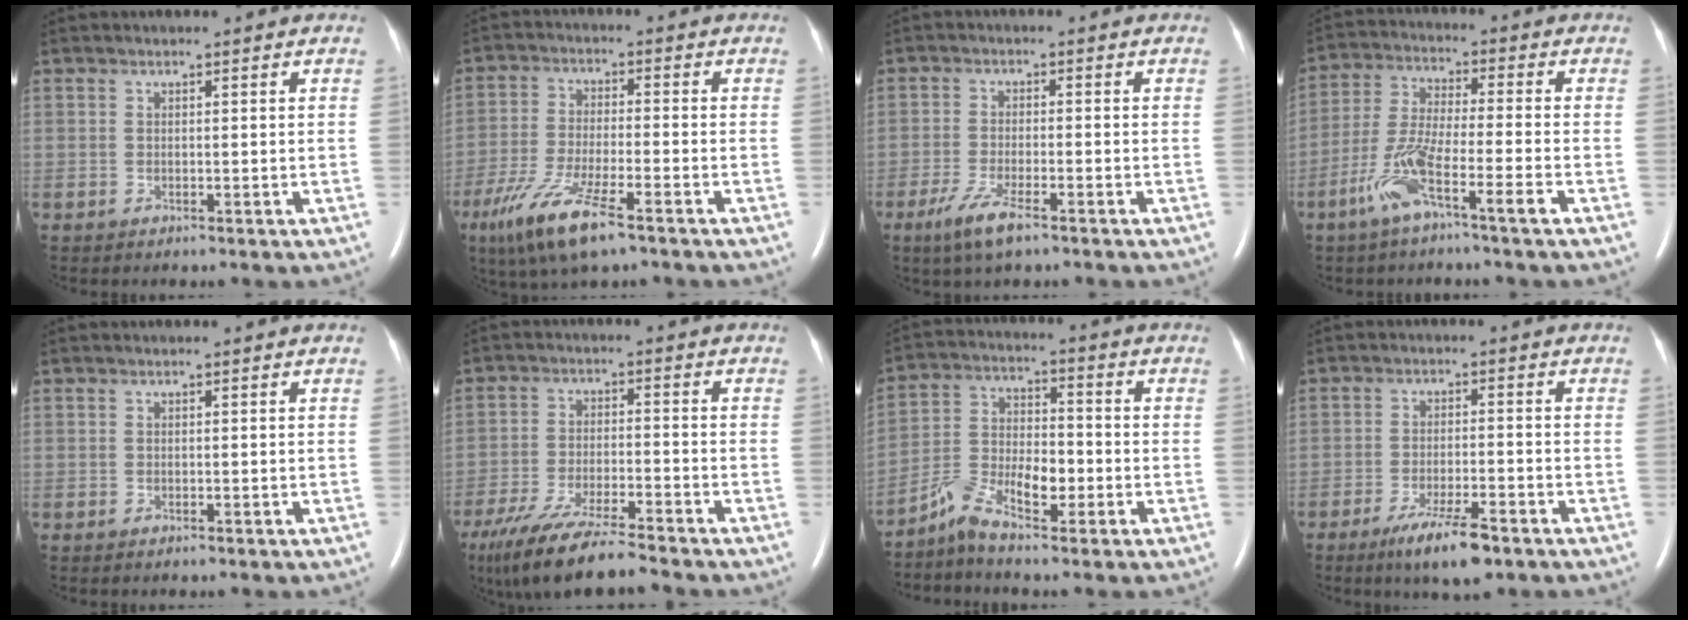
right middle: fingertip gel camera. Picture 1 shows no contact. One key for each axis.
{"total": 10.2, "fx": -6.2, "fy": 1.5, "fz": 8.0, "tx": -0.168, "ty": -0.025, "tz": -0.111}
{"total": 5.3, "fx": -3.4, "fy": 0.8, "fz": 4.0, "tx": -0.091, "ty": -0.012, "tz": -0.062}
{"total": 8.8, "fx": -4.9, "fy": 0.1, "fz": 7.3, "tx": -0.156, "ty": -0.003, "tz": -0.098}
{"total": 0.0}
{"total": 13.6, "fx": -11.5, "fy": 1.6, "fz": 7.1, "tx": -0.137, "ty": -0.027, "tz": -0.197}
{"total": 7.7, "fx": -4.5, "fy": 2.4, "fz": 5.7, "tx": -0.120, "ty": 0.013, "tz": -0.089}
{"total": 7.7, "fx": -5.1, "fy": 1.0, "fz": 5.8, "tx": -0.109, "ty": -0.015, "tz": -0.083}